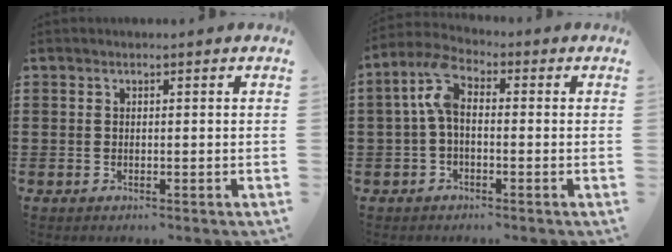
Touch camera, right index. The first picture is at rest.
{"total": 5.7, "force": [0.5, 3.0, 4.8], "torque": [-0.121, 0.003, 0.000]}